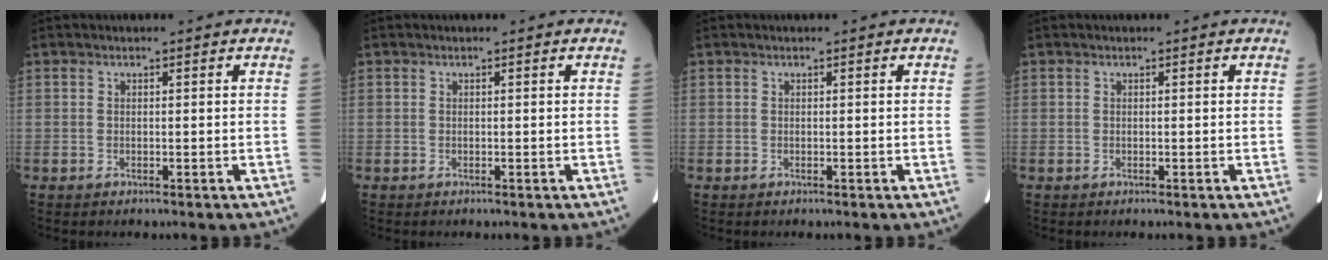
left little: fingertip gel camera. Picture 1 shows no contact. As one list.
[{"total": 0.0}, {"total": 0.0}, {"total": 0.0}]